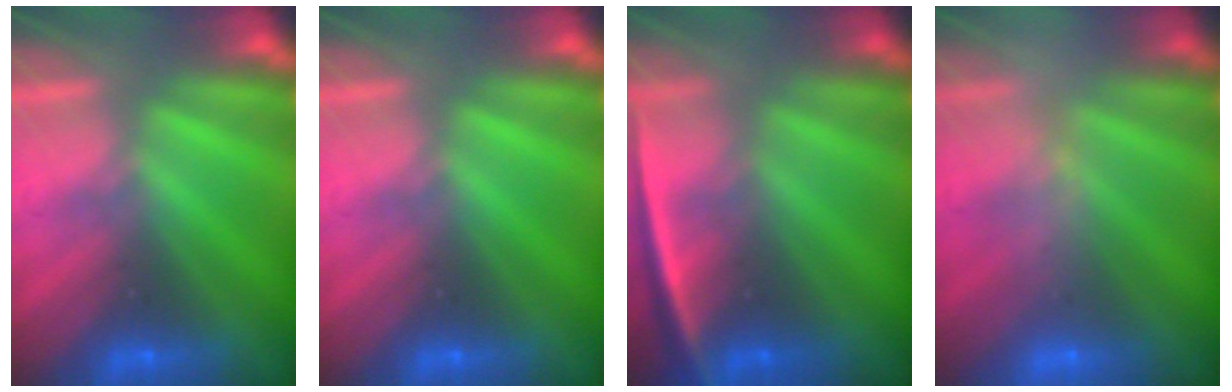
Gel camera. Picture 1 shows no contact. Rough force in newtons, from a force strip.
{"total": 0.0}
{"total": 2.3}
{"total": 2.5}